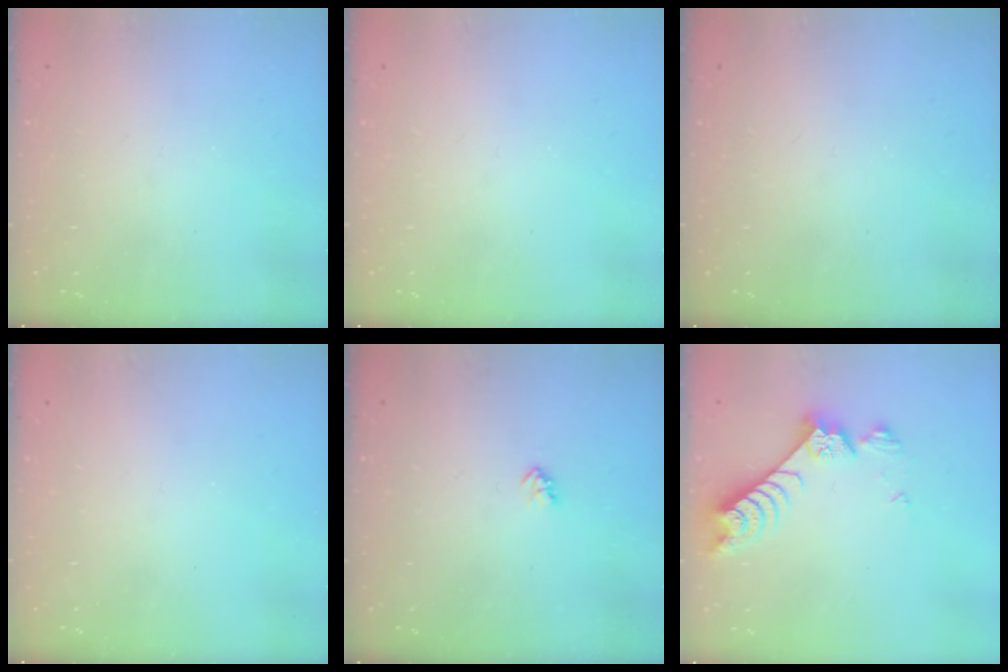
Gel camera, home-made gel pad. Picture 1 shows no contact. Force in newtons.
{"total": 0.0}
{"total": 0.0}
{"total": 0.0}
{"total": 2.4, "press": 2.4, "slide": 0.4}
{"total": 8.2, "press": 8.1, "slide": 0.6}